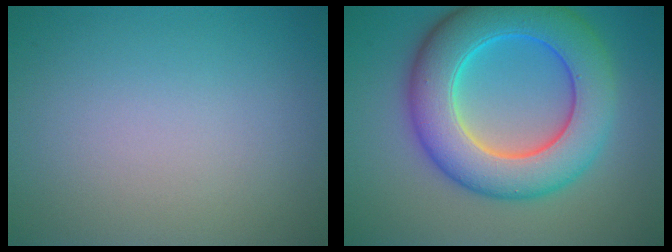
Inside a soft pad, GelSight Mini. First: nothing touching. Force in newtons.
{"total": 10.3, "press": 10.2, "slide": 0.3}